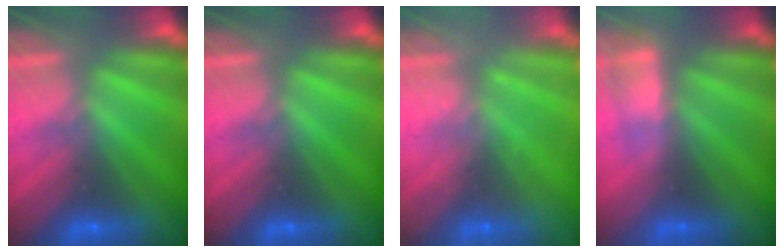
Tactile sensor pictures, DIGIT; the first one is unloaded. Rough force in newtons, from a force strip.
{"total": 0.0}
{"total": 2.4}
{"total": 3.0}